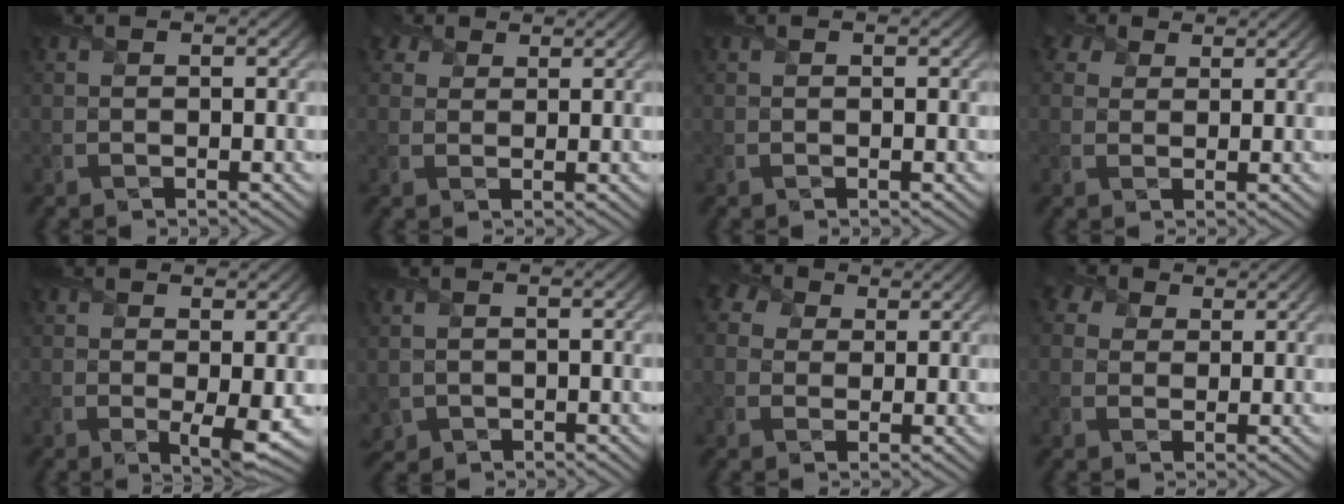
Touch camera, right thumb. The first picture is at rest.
{"total": 3.4, "force": [2.4, 2.2, 1.1], "torque": [-0.035, 0.000, 0.051]}
{"total": 0.0}
{"total": 4.0, "force": [2.6, 2.6, 1.5], "torque": [-0.045, 0.004, 0.050]}
{"total": 3.1, "force": [0.4, 0.7, 3.0], "torque": [-0.055, -0.012, 0.010]}
{"total": 1.8, "force": [-0.2, 1.6, 0.8], "torque": [-0.031, -0.011, -0.002]}
{"total": 5.3, "force": [2.5, 4.0, 2.5], "torque": [-0.082, 0.016, 0.039]}
{"total": 4.8, "force": [2.6, 3.4, 2.1], "torque": [-0.067, 0.015, 0.039]}